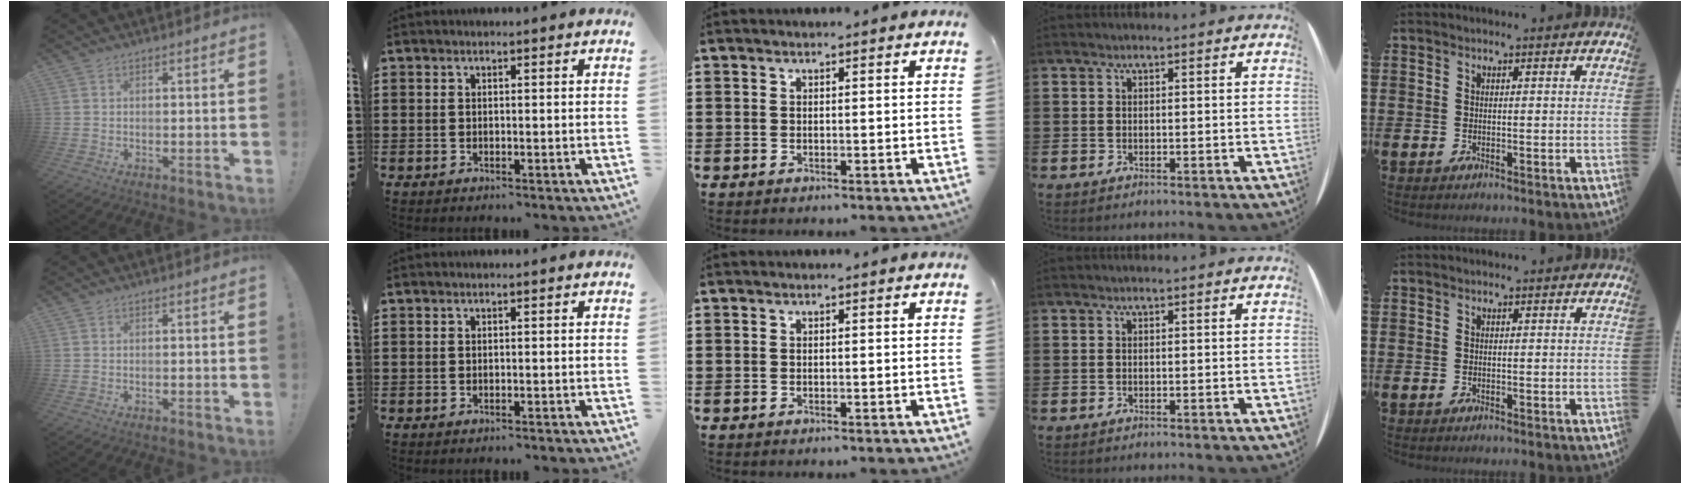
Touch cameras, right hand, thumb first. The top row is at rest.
{"thumb": {"total": 0.6, "force": [-0.5, -0.2, 0.2], "torque": [-0.009, 0.001, -0.009]}}